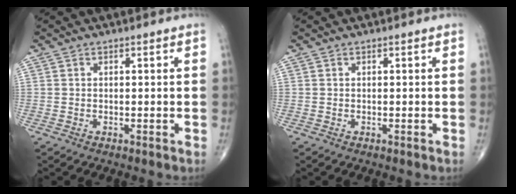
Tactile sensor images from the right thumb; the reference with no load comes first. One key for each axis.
{"total": 0.0}